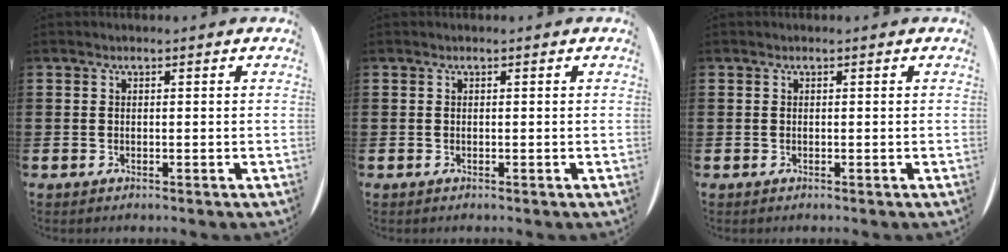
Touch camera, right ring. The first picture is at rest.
{"total": 0.0}
{"total": 0.0}